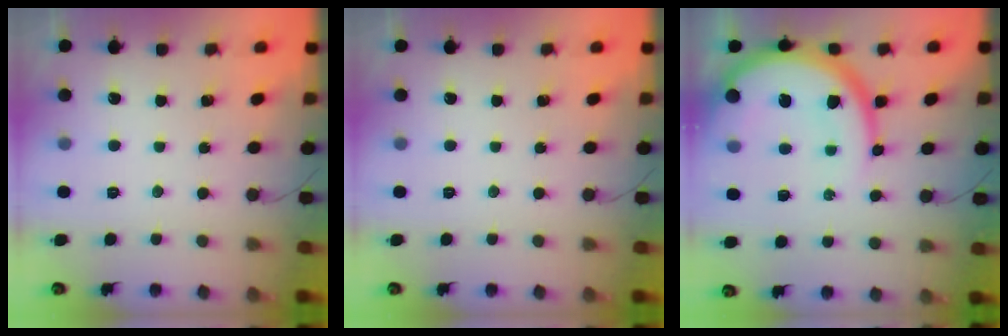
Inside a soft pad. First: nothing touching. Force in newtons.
{"total": 0.0}
{"total": 17.8, "press": 17.7, "slide": 2.0}